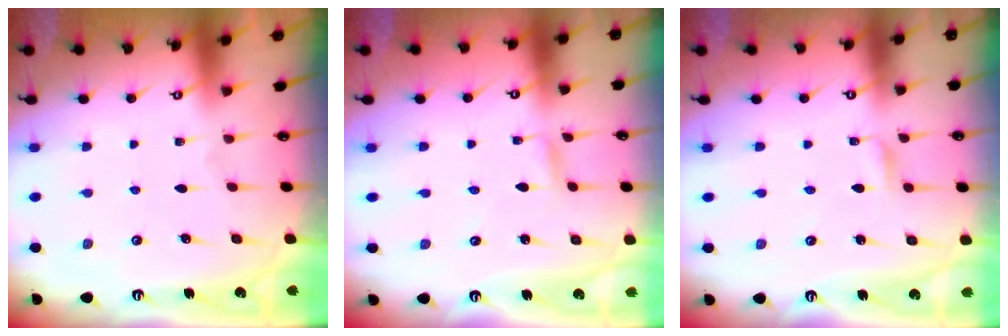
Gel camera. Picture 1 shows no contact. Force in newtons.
{"total": 2.5, "press": 2.5, "slide": 0.2}
{"total": 1.4, "press": 1.4, "slide": 0.1}